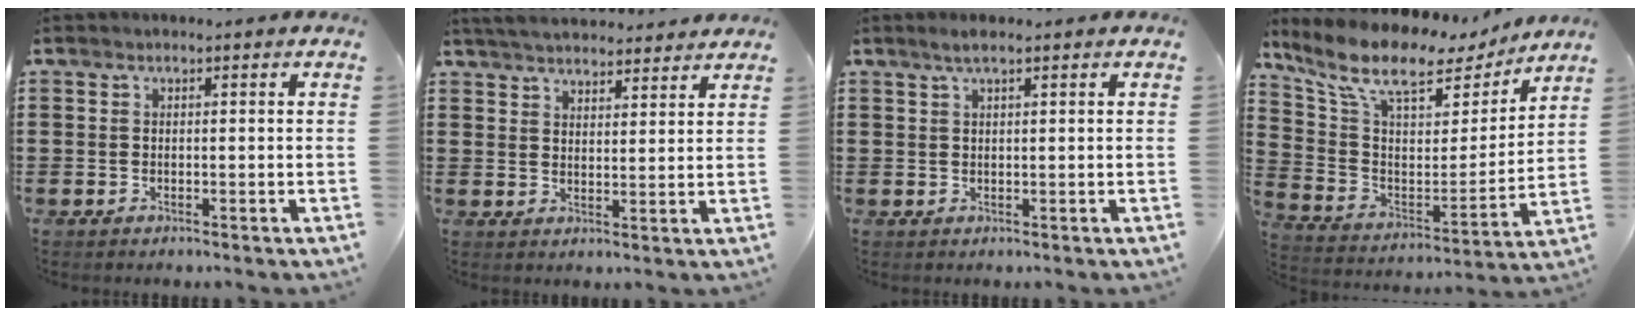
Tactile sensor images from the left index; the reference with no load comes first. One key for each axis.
{"total": 4.4, "fx": 4.3, "fy": 0.6, "fz": 0.9, "tx": -0.030, "ty": -0.013, "tz": 0.079}
{"total": 2.0, "fx": 1.2, "fy": 0.2, "fz": 1.6, "tx": -0.030, "ty": 0.002, "tz": 0.021}
{"total": 10.6, "fx": 7.6, "fy": 3.8, "fz": 6.4, "tx": -0.150, "ty": -0.043, "tz": 0.127}